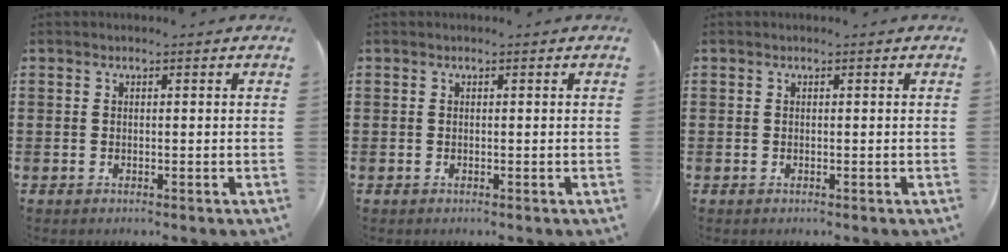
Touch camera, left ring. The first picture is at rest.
{"total": 0.0}
{"total": 0.0}